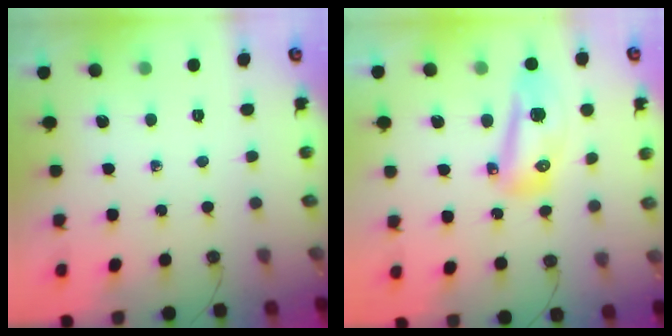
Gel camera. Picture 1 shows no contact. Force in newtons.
{"total": 11.8, "press": 11.6, "slide": 2.3}